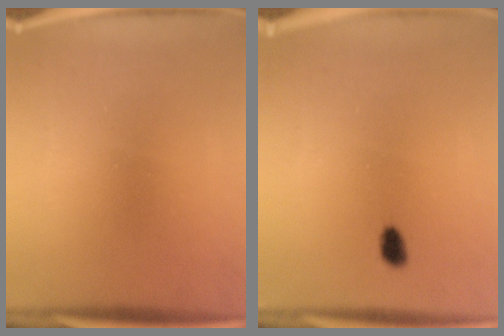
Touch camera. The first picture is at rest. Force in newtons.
{"total": 2.2}